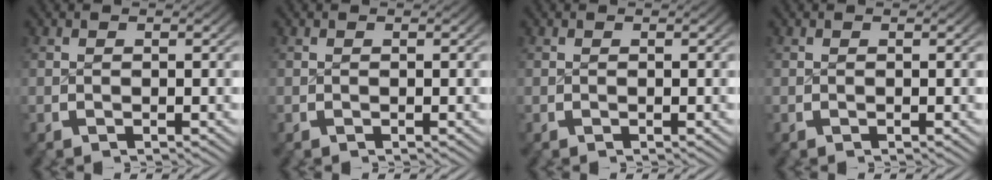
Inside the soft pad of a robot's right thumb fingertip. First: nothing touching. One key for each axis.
{"total": 0.0}
{"total": 0.0}
{"total": 0.0}